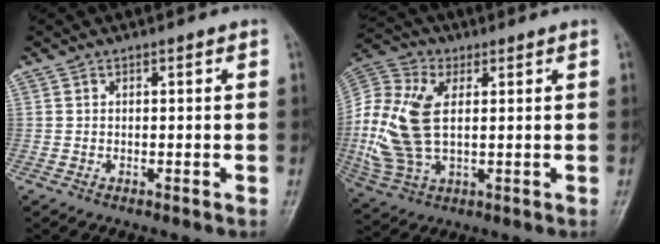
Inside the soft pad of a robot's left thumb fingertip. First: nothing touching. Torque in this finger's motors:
{"motor_torque": [-0.14, 1.45, 1.11, 0.49, 0.44]}